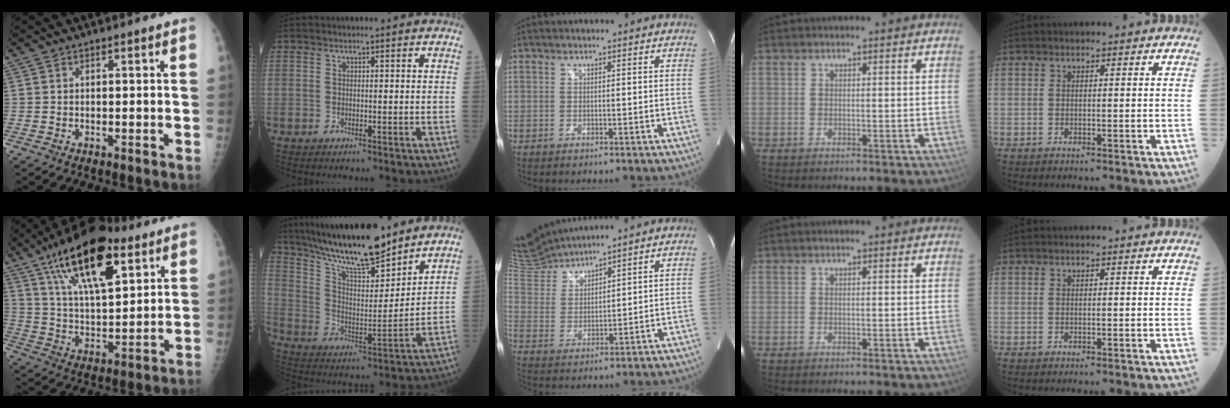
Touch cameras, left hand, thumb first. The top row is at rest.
{"thumb": {"total": 21.4, "force": [11.5, 8.6, 15.9], "torque": [-0.243, -0.034, 0.200]}, "index": {"total": 17.8, "force": [15.1, 2.5, 9.1], "torque": [-0.162, -0.001, 0.270]}, "middle": {"total": 7.7, "force": [7.6, -0.4, 0.6], "torque": [-0.032, 0.009, 0.168]}}